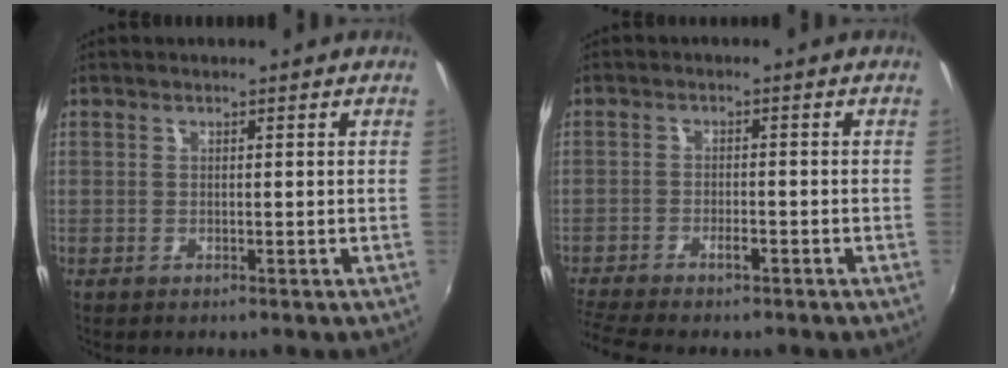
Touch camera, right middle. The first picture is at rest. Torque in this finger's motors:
{"motor_torque": [1.07, -1.07, 0.10, 0.07]}